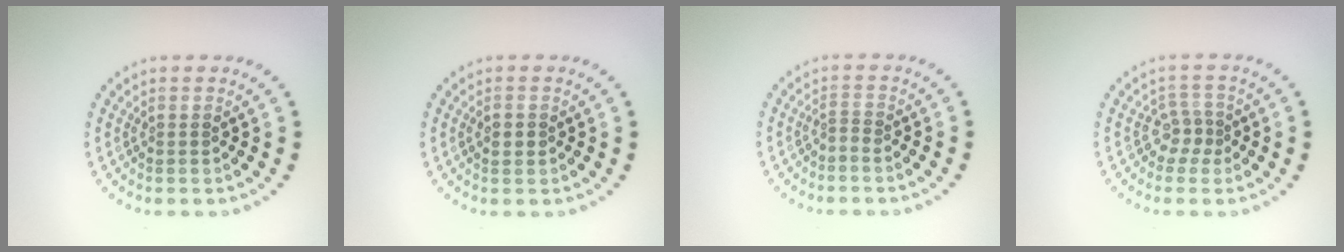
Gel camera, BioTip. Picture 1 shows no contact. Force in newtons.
{"total": 1.2, "press": 1.1, "slide": 0.1}
{"total": 0.6, "press": 0.1, "slide": 0.6}
{"total": 2.0, "press": 1.4, "slide": 1.4}